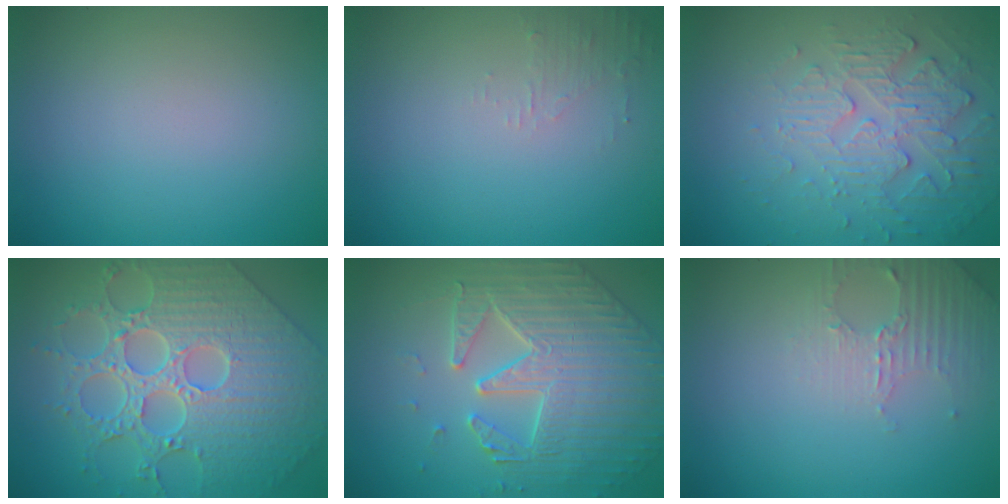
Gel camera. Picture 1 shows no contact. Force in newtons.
{"total": 1.3, "press": 1.2, "slide": 0.3}
{"total": 4.6, "press": 3.5, "slide": 3.0}
{"total": 9.3, "press": 7.0, "slide": 6.2}
{"total": 5.2, "press": 4.9, "slide": 1.5}
{"total": 2.6, "press": 2.5, "slide": 0.7}